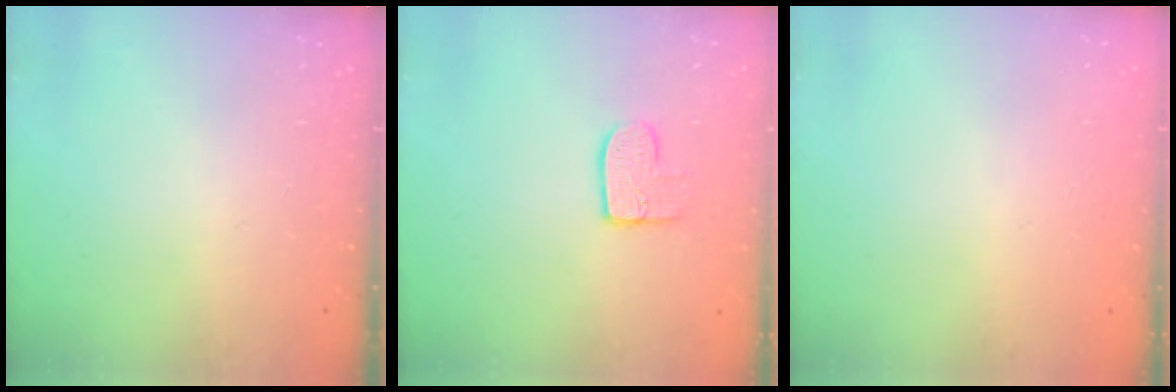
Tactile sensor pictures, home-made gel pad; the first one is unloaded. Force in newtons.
{"total": 7.9, "press": 7.9, "slide": 0.5}
{"total": 0.0}